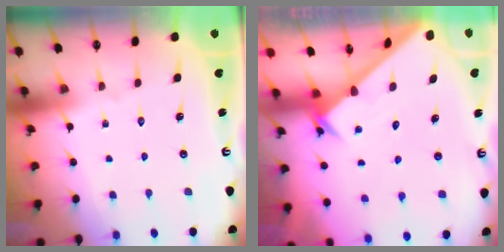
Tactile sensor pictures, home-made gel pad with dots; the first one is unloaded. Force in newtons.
{"total": 2.5, "press": 2.5, "slide": 0.2}